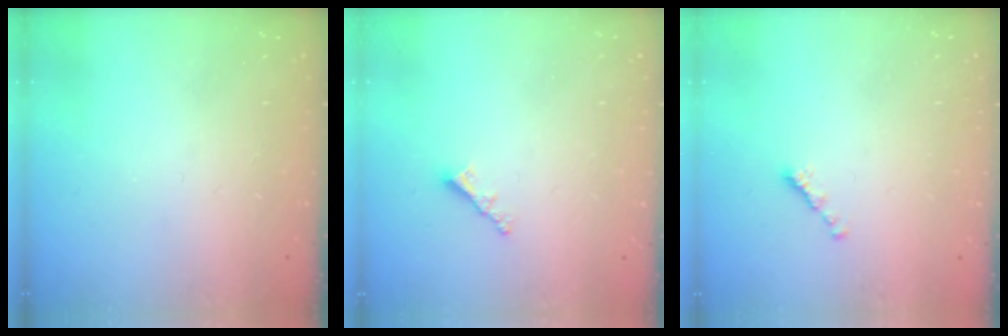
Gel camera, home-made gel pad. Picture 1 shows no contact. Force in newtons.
{"total": 2.3, "press": 2.3, "slide": 0.1}
{"total": 0.0}